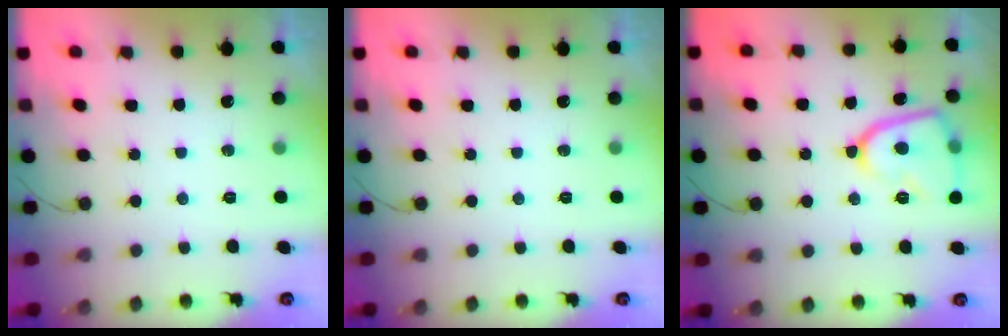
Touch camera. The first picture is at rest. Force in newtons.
{"total": 0.0}
{"total": 13.5, "press": 13.5, "slide": 1.5}